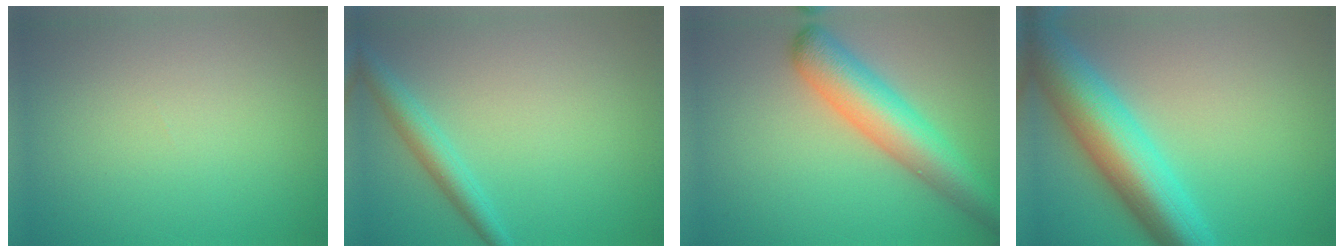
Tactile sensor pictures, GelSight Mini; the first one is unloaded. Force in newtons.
{"total": 2.7, "press": 2.7, "slide": 0.1}
{"total": 6.9, "press": 6.9, "slide": 0.3}
{"total": 9.5, "press": 9.5, "slide": 0.1}